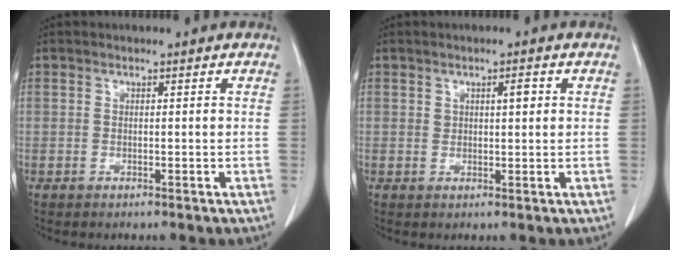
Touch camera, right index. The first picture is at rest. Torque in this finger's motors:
{"motor_torque": [0.04, 0.09, 0.03, 0.00]}